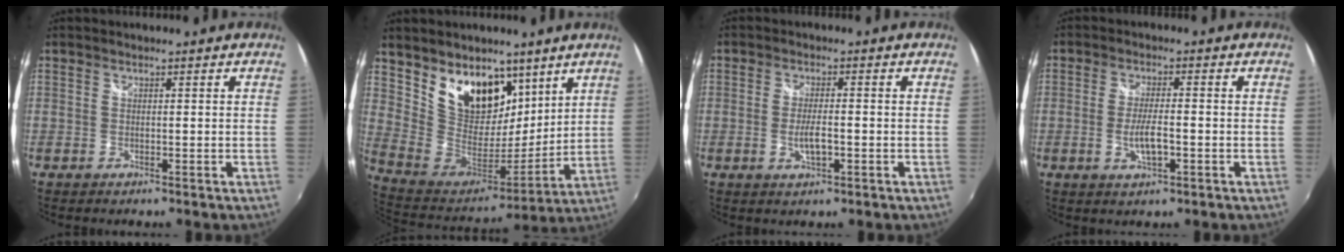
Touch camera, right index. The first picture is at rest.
{"total": 17.9, "force": [10.7, 11.4, 8.7], "torque": [-0.174, 0.005, 0.212]}
{"total": 3.9, "force": [-1.1, 1.1, 3.5], "torque": [-0.067, -0.006, -0.019]}
{"total": 4.9, "force": [-1.5, 1.3, 4.5], "torque": [-0.086, -0.007, -0.025]}